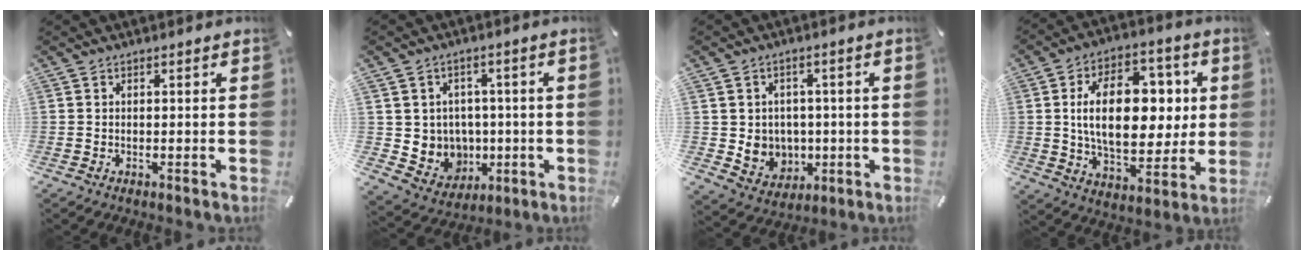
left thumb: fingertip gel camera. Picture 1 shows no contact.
{"total": 7.9, "force": [1.3, 7.8, 0.4], "torque": [-0.029, -0.019, 0.039]}
{"total": 7.4, "force": [0.5, 7.2, 1.3], "torque": [-0.033, -0.012, 0.018]}
{"total": 20.2, "force": [2.5, 12.7, 15.5], "torque": [-0.264, 0.000, 0.042]}